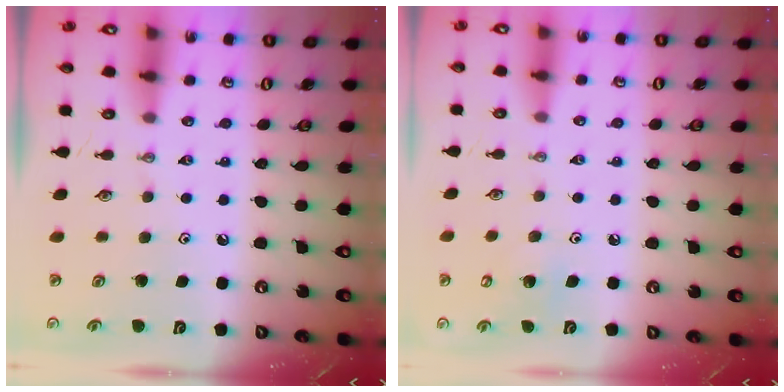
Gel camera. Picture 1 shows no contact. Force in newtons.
{"total": 6.3, "press": 6.3, "slide": 0.5}